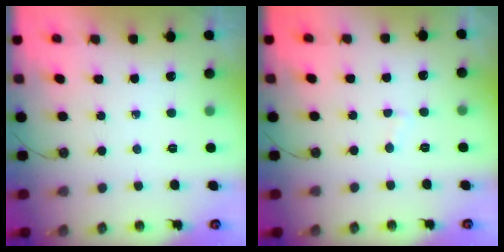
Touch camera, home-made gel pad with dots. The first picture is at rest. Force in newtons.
{"total": 1.7, "press": 1.7, "slide": 0.2}